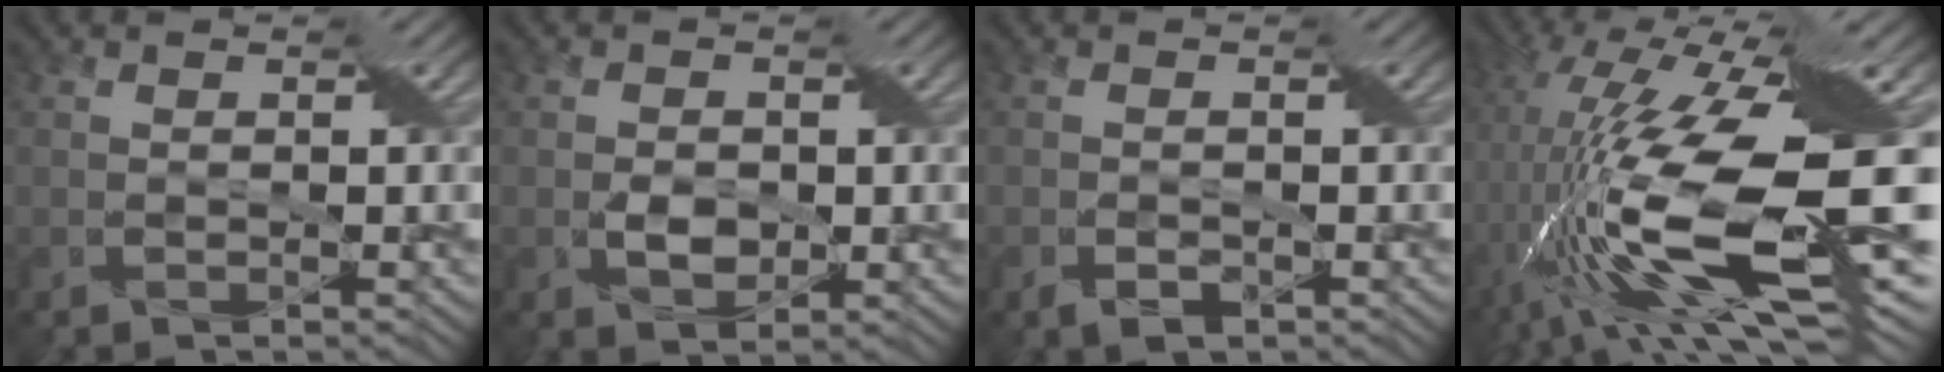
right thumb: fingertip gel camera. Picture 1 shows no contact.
{"total": 2.7, "force": [-0.4, 1.9, 1.9], "torque": [-0.038, -0.004, -0.006]}
{"total": 1.9, "force": [-1.0, 1.1, 1.3], "torque": [-0.026, -0.003, -0.016]}
{"total": 19.2, "force": [-1.0, 6.2, 18.2], "torque": [-0.370, 0.004, -0.022]}